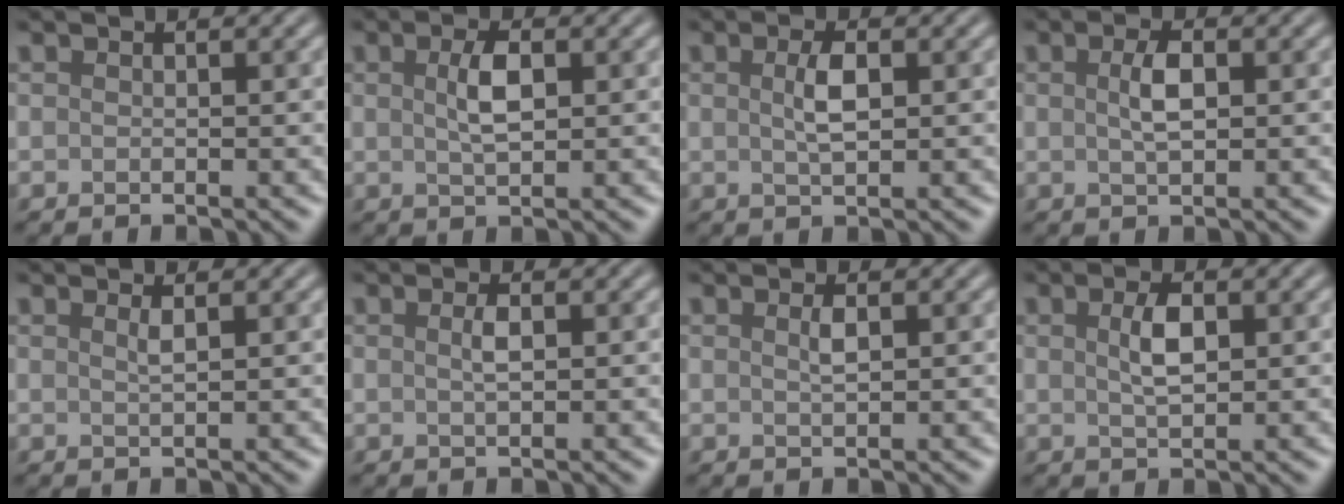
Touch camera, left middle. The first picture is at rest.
{"total": 2.7, "force": [0.6, 1.0, 2.4], "torque": [-0.052, 0.002, 0.012]}
{"total": 2.3, "force": [0.5, 0.8, 2.2], "torque": [-0.045, 0.002, 0.009]}
{"total": 2.3, "force": [0.4, 0.9, 2.1], "torque": [-0.045, 0.003, 0.007]}
{"total": 1.0, "force": [0.5, 0.2, 0.8], "torque": [-0.011, 0.001, 0.007]}
{"total": 1.2, "force": [0.3, 0.3, 1.2], "torque": [-0.023, 0.003, 0.005]}
{"total": 1.1, "force": [0.4, 0.2, 1.0], "torque": [-0.019, 0.001, 0.007]}
{"total": 2.6, "force": [0.6, 1.1, 2.3], "torque": [-0.049, 0.001, 0.013]}